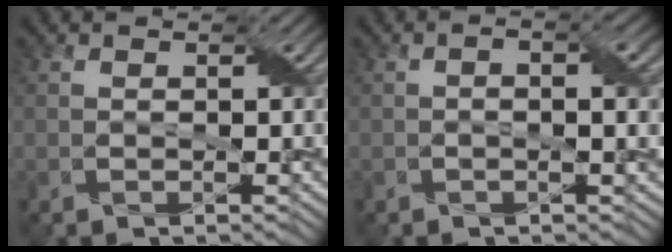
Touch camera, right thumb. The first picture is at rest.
{"total": 2.8, "force": [0.0, 0.6, 2.8], "torque": [-0.048, 0.004, 0.000]}